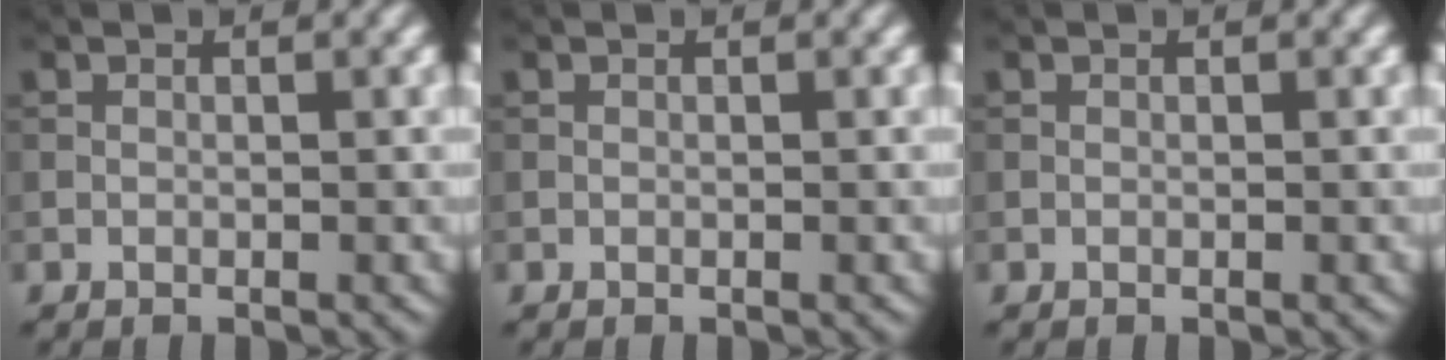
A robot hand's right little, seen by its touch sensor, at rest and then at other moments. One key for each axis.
{"total": 0.0}
{"total": 0.0}